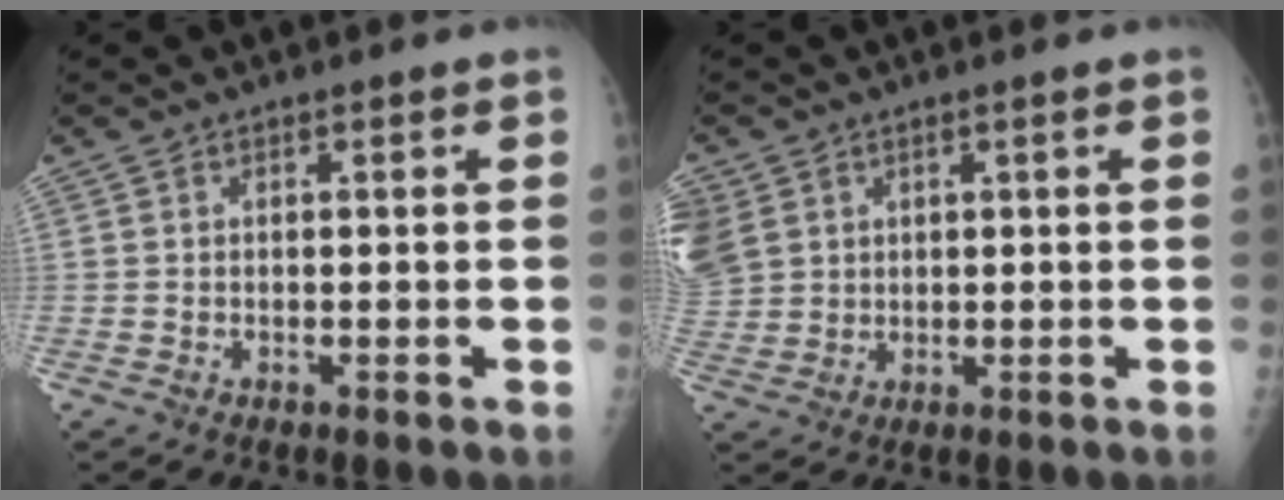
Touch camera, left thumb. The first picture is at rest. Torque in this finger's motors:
{"motor_torque": [0.77, 0.74, 1.84, -0.93, 0.75]}